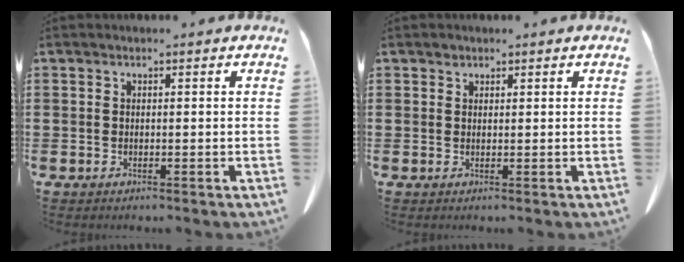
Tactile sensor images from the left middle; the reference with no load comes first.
{"total": 1.0, "force": [0.7, 0.6, 0.2], "torque": [-0.007, 0.000, 0.015]}